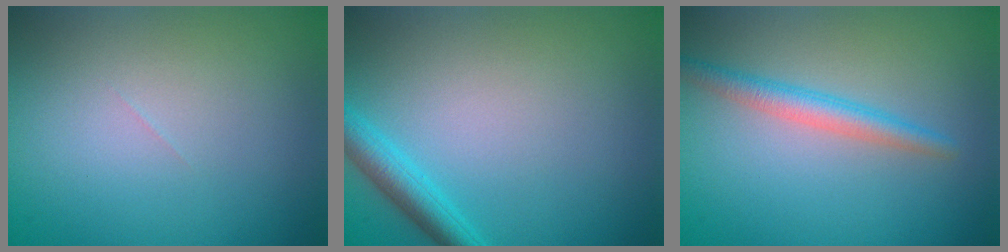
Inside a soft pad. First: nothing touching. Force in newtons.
{"total": 2.7, "press": 2.7, "slide": 0.1}
{"total": 2.5, "press": 2.5, "slide": 0.0}